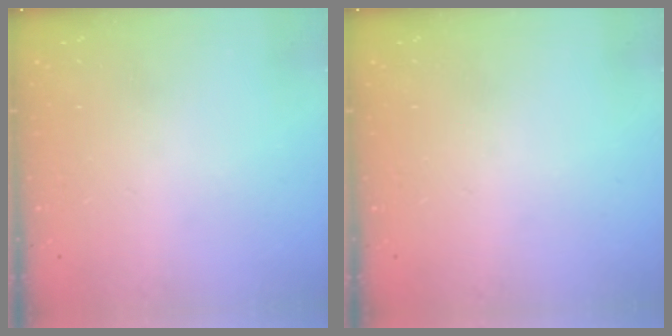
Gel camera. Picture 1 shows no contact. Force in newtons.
{"total": 0.0}